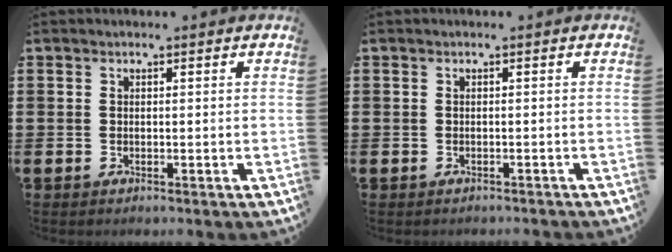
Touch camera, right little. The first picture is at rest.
{"total": 0.5, "force": [-0.5, 0.0, 0.0], "torque": [-0.002, 0.003, -0.011]}